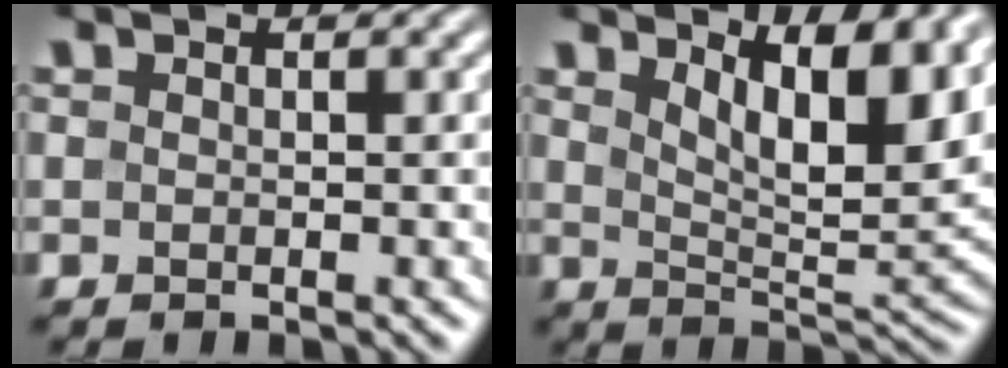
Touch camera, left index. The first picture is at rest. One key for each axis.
{"total": 8.9, "fx": 4.5, "fy": 2.9, "fz": 7.2, "tx": -0.107, "ty": -0.002, "tz": 0.072}